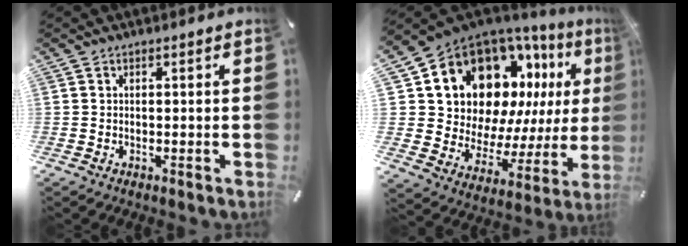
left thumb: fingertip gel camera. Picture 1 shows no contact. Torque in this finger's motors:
{"motor_torque": [1.25, 1.30, 2.44, -0.32, 0.28]}